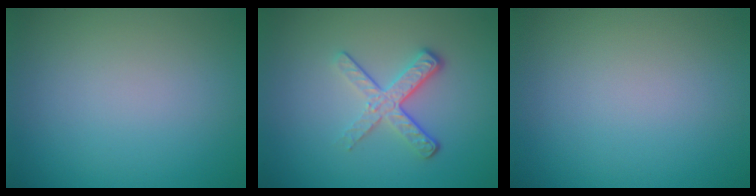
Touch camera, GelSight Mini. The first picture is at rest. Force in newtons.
{"total": 3.7, "press": 2.5, "slide": 2.7}
{"total": 0.0}